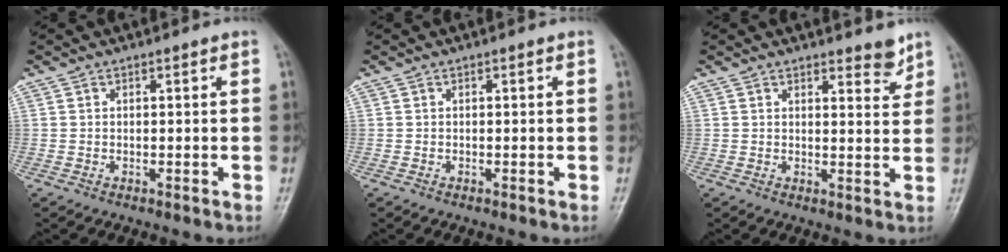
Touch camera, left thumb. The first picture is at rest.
{"total": 0.0}
{"total": 3.7, "force": [3.0, 1.2, 1.7], "torque": [-0.005, -0.024, 0.040]}